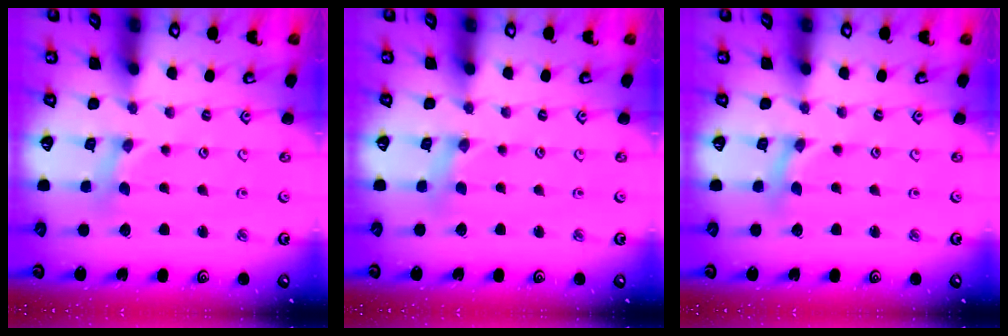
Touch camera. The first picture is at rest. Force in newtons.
{"total": 0.0}
{"total": 0.0}